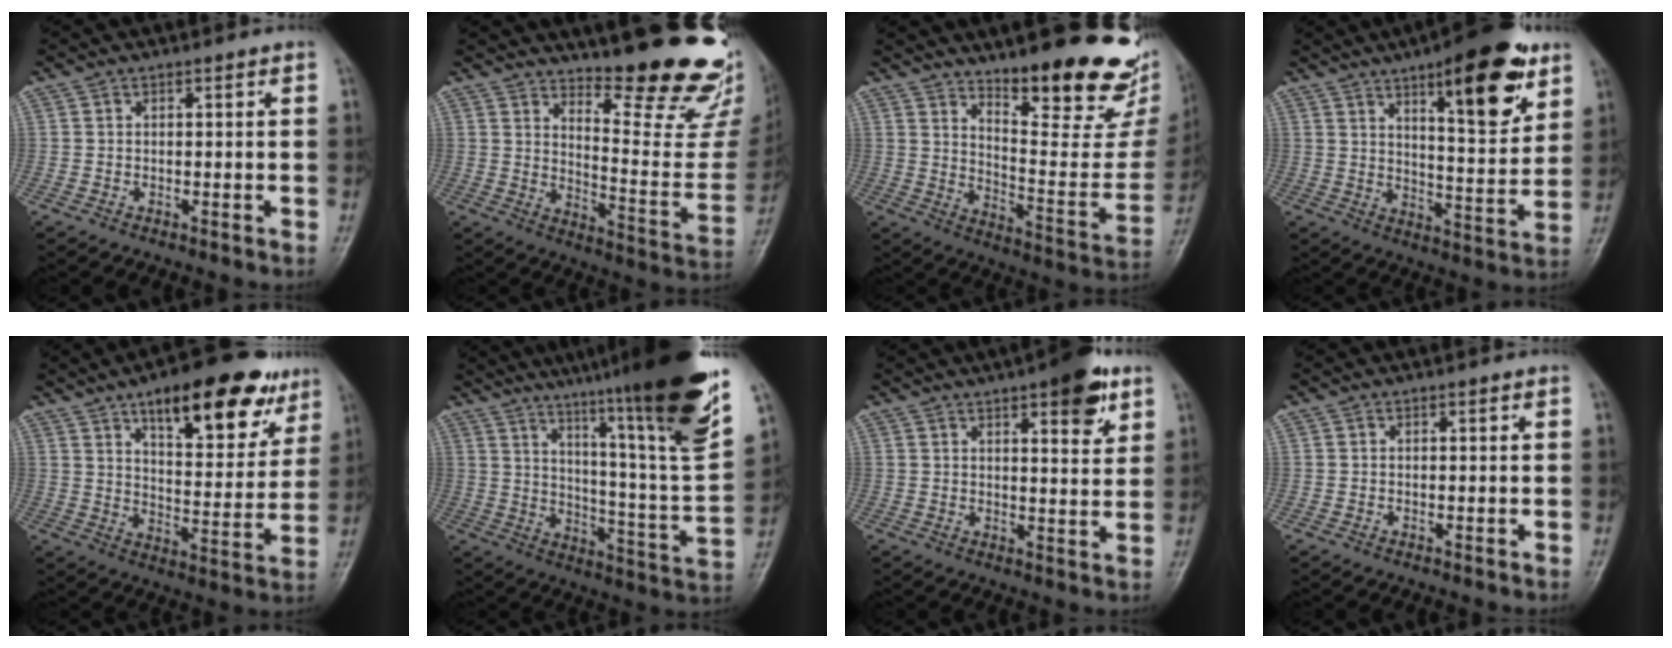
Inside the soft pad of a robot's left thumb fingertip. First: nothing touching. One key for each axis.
{"total": 22.0, "fx": 18.2, "fy": 4.0, "fz": 11.7, "tx": -0.128, "ty": -0.170, "tz": 0.241}
{"total": 24.8, "fx": 17.8, "fy": 6.7, "fz": 15.8, "tx": -0.180, "ty": -0.120, "tz": 0.252}
{"total": 17.9, "fx": 9.8, "fy": 5.5, "fz": 14.0, "tx": -0.167, "ty": -0.050, "tz": 0.145}
{"total": 21.1, "fx": 12.5, "fy": 8.2, "fz": 14.9, "tx": -0.162, "ty": -0.045, "tz": 0.186}
{"total": 29.7, "fx": 21.4, "fy": 1.8, "fz": 20.5, "tx": -0.292, "ty": -0.122, "tz": 0.305}
{"total": 9.6, "fx": 5.3, "fy": 2.9, "fz": 7.4, "tx": -0.081, "ty": -0.023, "tz": 0.068}
{"total": 0.0}